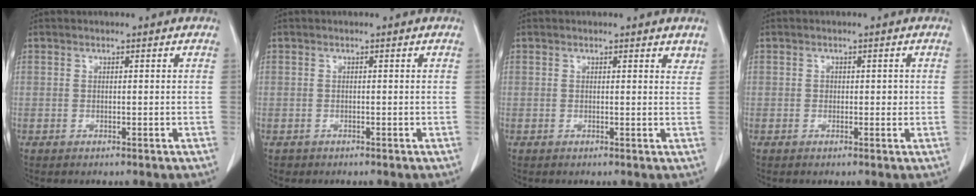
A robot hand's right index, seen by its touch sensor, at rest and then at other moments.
{"total": 0.7, "force": [-0.5, 0.5, -0.1], "torque": [-0.007, 0.003, -0.010]}
{"total": 1.8, "force": [1.6, 0.6, 0.7], "torque": [-0.005, -0.005, 0.009]}
{"total": 1.5, "force": [0.0, 1.1, 1.0], "torque": [-0.013, 0.005, 0.000]}